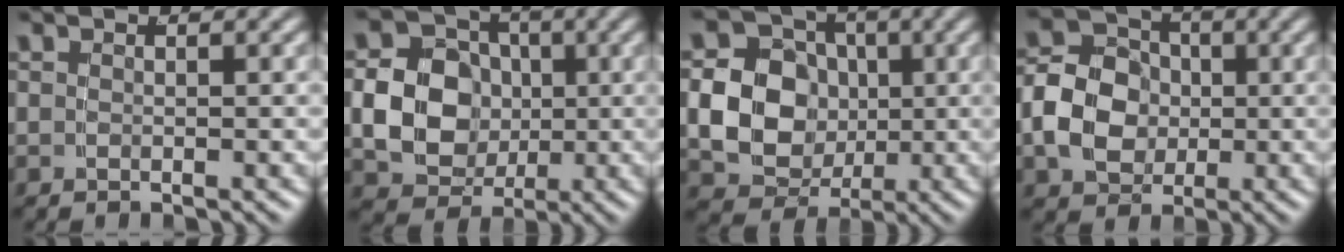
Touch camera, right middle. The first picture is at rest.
{"total": 12.4, "force": [0.2, 11.0, 5.7], "torque": [-0.114, -0.021, -0.002]}
{"total": 14.1, "force": [0.6, 12.5, 6.6], "torque": [-0.138, -0.027, 0.004]}
{"total": 8.8, "force": [-0.5, 7.5, 4.6], "torque": [-0.087, -0.008, -0.012]}